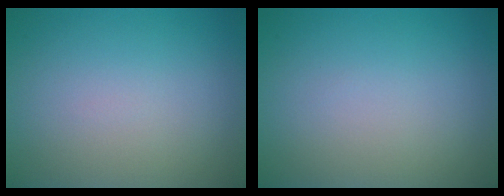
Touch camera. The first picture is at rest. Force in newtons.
{"total": 0.0}